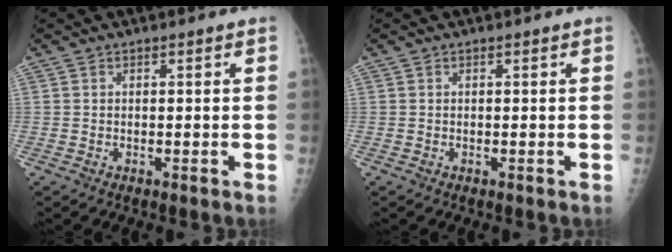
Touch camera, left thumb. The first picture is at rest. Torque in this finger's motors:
{"motor_torque": [0.00, 0.00, 0.04, 0.03, 0.00]}